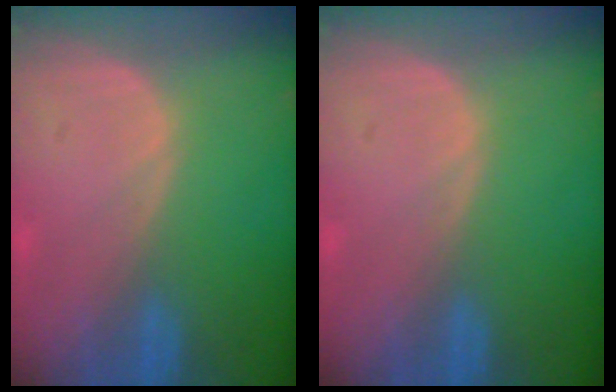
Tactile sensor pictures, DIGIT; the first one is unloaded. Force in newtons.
{"total": 0.0}